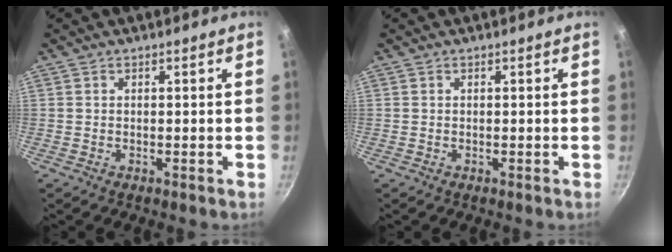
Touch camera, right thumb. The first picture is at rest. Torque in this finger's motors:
{"motor_torque": [-0.01, -0.01, 0.01, 0.00, 0.00]}